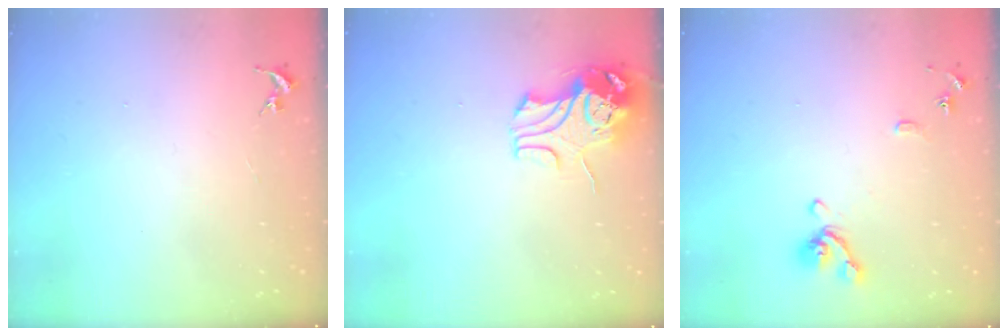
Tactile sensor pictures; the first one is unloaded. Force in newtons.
{"total": 9.8, "press": 9.7, "slide": 1.4}
{"total": 9.9, "press": 9.8, "slide": 1.3}